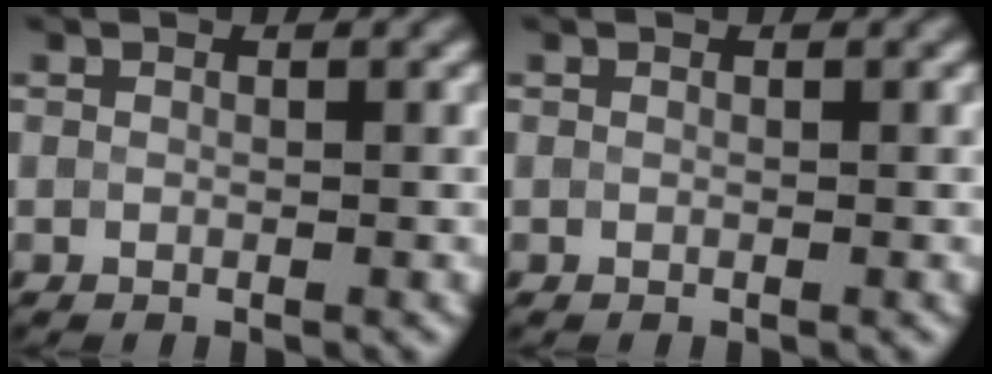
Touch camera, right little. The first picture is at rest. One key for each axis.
{"total": 0.0}